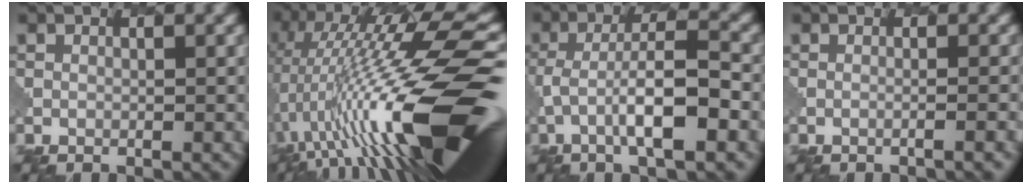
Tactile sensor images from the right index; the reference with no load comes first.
{"total": 17.2, "force": [-1.8, 4.7, 16.4], "torque": [-0.268, 0.029, -0.033]}
{"total": 5.7, "force": [-1.7, 1.3, 5.3], "torque": [-0.103, 0.006, -0.034]}
{"total": 1.6, "force": [-0.3, 0.5, 1.5], "torque": [-0.004, 0.002, -0.021]}